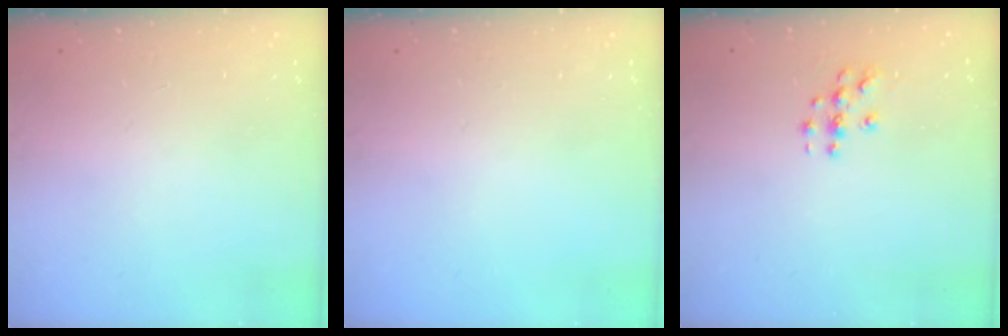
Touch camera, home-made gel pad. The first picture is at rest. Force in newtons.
{"total": 0.0}
{"total": 4.3, "press": 4.3, "slide": 0.6}